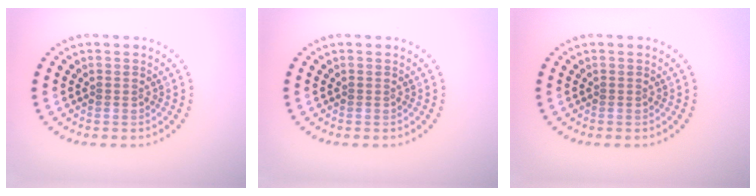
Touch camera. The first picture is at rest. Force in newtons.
{"total": 0.0}
{"total": 0.0}